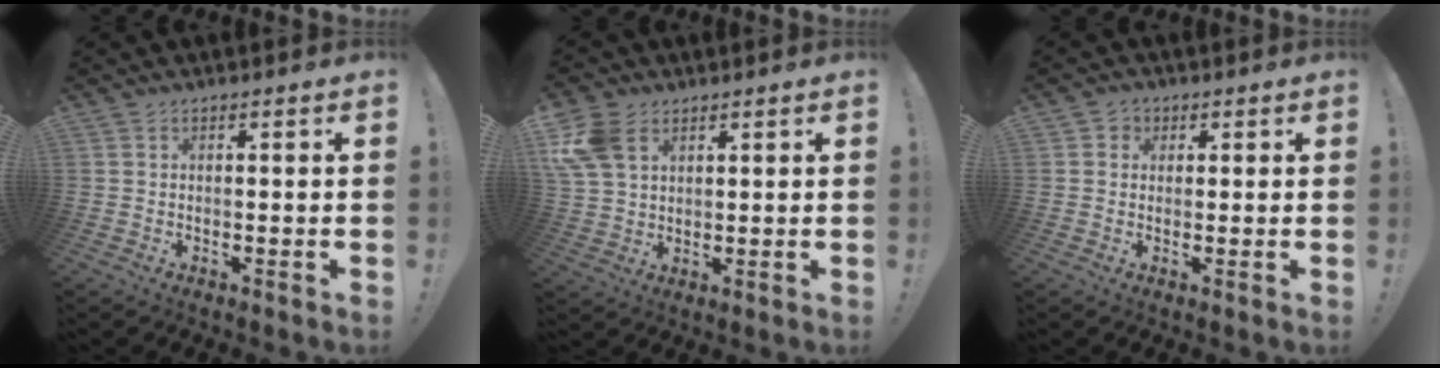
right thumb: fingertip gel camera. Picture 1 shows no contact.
{"total": 10.8, "force": [4.5, 7.3, 6.5], "torque": [-0.130, -0.009, 0.090]}
{"total": 2.8, "force": [0.5, 2.6, 0.8], "torque": [-0.006, 0.000, 0.008]}